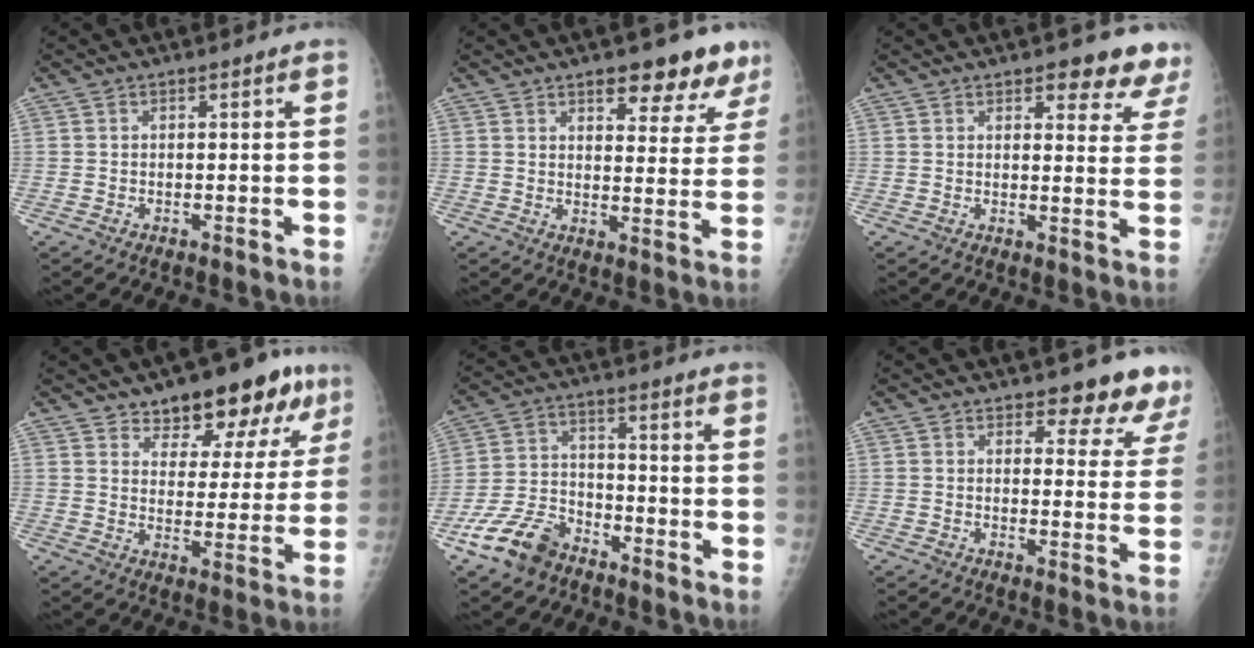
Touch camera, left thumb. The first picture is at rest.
{"total": 10.6, "force": [7.3, 4.4, 6.4], "torque": [-0.037, -0.039, 0.092]}
{"total": 8.2, "force": [6.7, 3.1, 3.6], "torque": [-0.004, -0.036, 0.061]}
{"total": 15.1, "force": [10.1, 7.0, 8.9], "torque": [-0.064, -0.045, 0.142]}
{"total": 10.6, "force": [-7.2, 6.2, 4.7], "torque": [-0.087, 0.038, -0.141]}
{"total": 9.2, "force": [8.0, 3.2, 3.1], "torque": [0.002, -0.052, 0.077]}